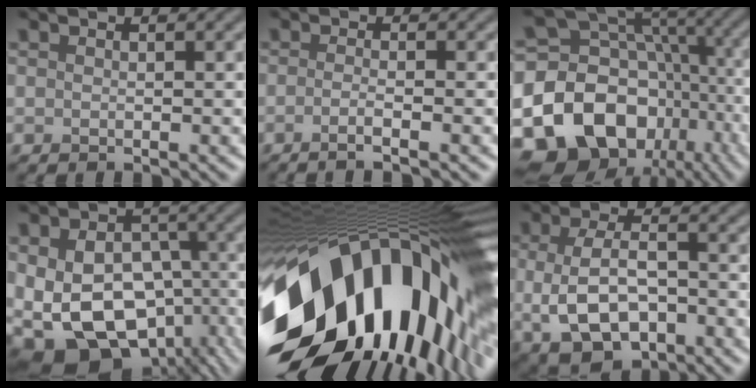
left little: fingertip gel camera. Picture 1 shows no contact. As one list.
[{"total": 2.3, "force": [-0.9, 0.7, 2.0], "torque": [-0.020, -0.003, -0.029]}, {"total": 18.6, "force": [-7.1, 14.5, 9.3], "torque": [-0.180, -0.007, -0.105]}, {"total": 15.0, "force": [-4.9, 10.0, 10.1], "torque": [-0.186, -0.030, -0.065]}, {"total": 19.2, "force": [-5.3, 10.6, 15.2], "torque": [-0.265, -0.020, -0.110]}, {"total": 7.2, "force": [-1.6, 4.1, 5.7], "torque": [-0.109, -0.011, -0.028]}]